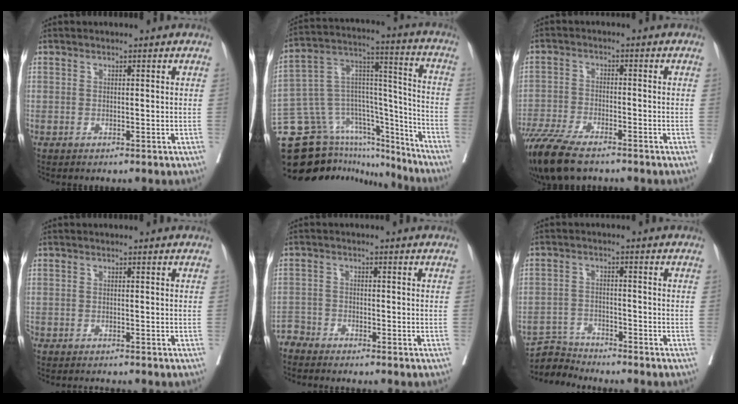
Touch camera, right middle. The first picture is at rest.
{"total": 19.4, "force": [-16.0, 8.9, 6.4], "torque": [-0.110, 0.092, -0.250]}
{"total": 10.6, "force": [-8.2, 2.5, 6.1], "torque": [-0.108, -0.025, -0.143]}
{"total": 2.7, "force": [-2.5, 0.1, 0.8], "torque": [-0.009, -0.006, -0.038]}
{"total": 3.4, "force": [-3.3, 0.2, -0.8], "torque": [0.022, -0.012, -0.068]}
{"total": 4.5, "force": [-4.4, -0.1, -1.1], "torque": [0.017, -0.006, -0.081]}